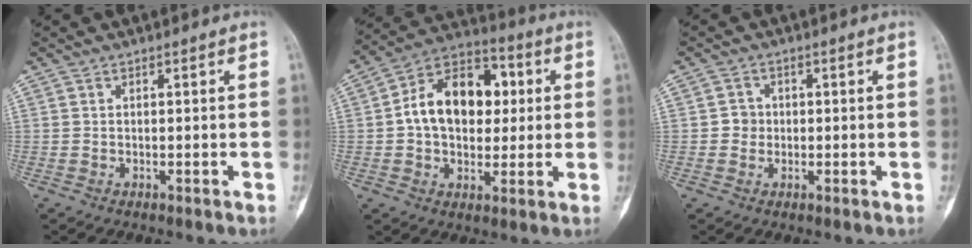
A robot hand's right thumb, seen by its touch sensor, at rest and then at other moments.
{"total": 16.5, "force": [1.9, 11.4, 11.8], "torque": [-0.148, 0.025, 0.021]}
{"total": 2.5, "force": [-0.2, 2.4, 0.7], "torque": [0.005, 0.008, -0.007]}